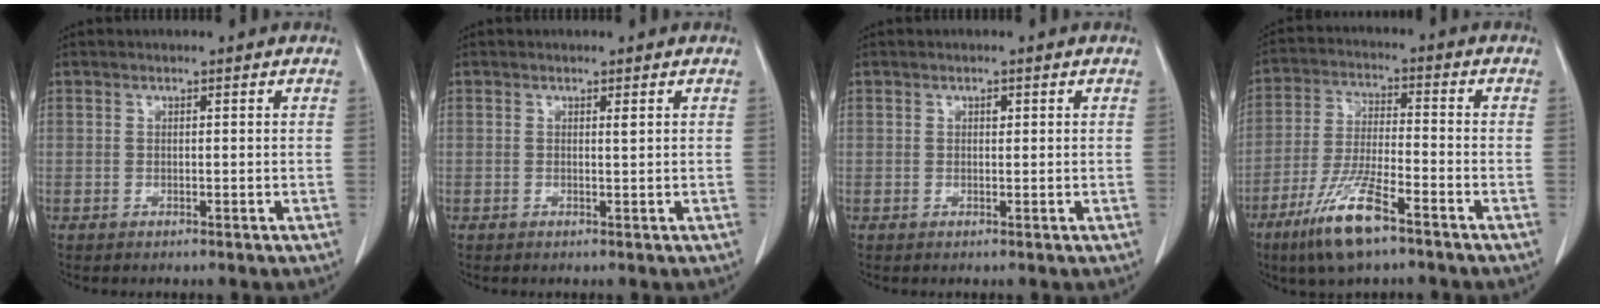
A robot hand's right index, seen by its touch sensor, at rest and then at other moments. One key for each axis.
{"total": 0.6, "fx": 0.3, "fy": -0.1, "fz": 0.5, "tx": -0.010, "ty": -0.003, "tz": 0.006}
{"total": 0.7, "fx": 0.3, "fy": 0.4, "fz": 0.5, "tx": -0.007, "ty": 0.000, "tz": 0.004}
{"total": 11.0, "fx": -7.0, "fy": 1.7, "fz": 8.3, "tx": -0.171, "ty": -0.025, "tz": -0.131}